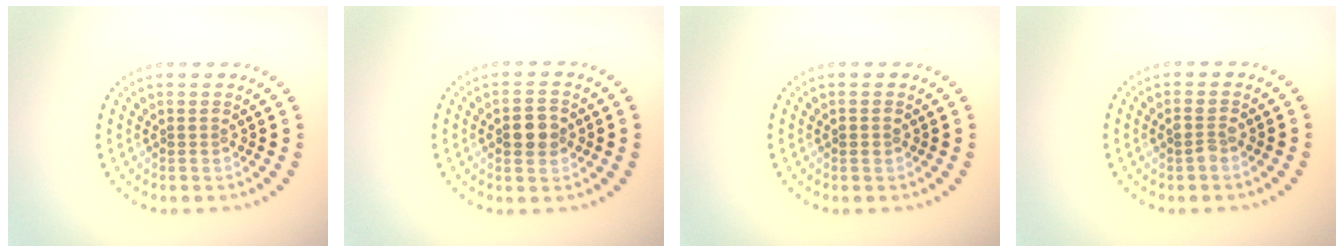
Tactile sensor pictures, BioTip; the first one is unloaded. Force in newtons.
{"total": 2.7, "press": 2.7, "slide": 0.1}
{"total": 1.0, "press": 1.0, "slide": 0.1}
{"total": 1.1, "press": 1.1, "slide": 0.2}